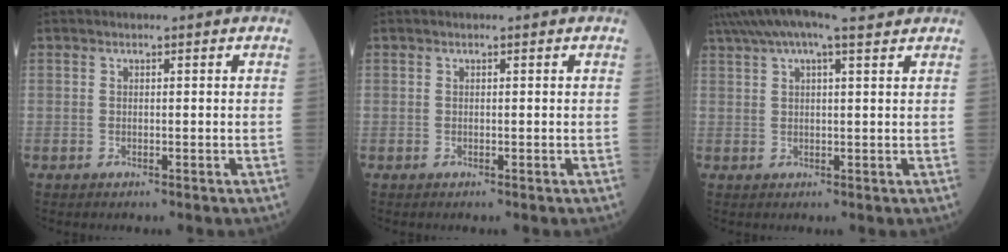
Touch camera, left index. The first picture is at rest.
{"total": 0.0}
{"total": 10.1, "force": [8.0, 1.4, 6.0], "torque": [-0.108, 0.048, 0.120]}